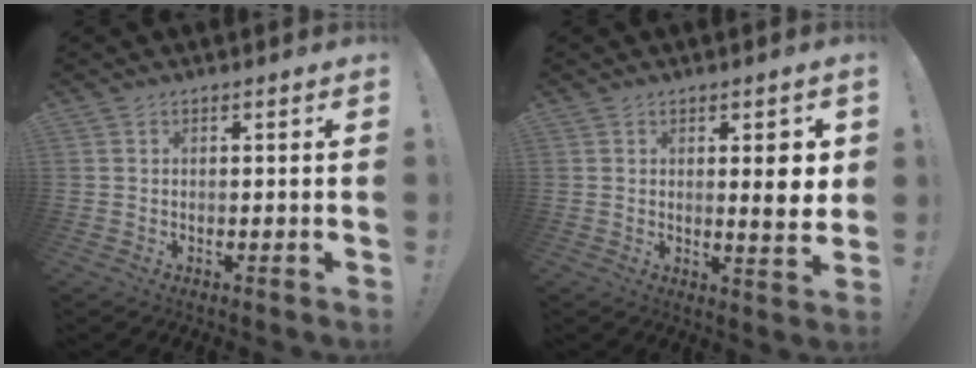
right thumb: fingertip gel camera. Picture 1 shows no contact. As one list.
[{"total": 6.0, "force": [1.3, 1.6, 5.6], "torque": [-0.072, -0.010, 0.014]}]